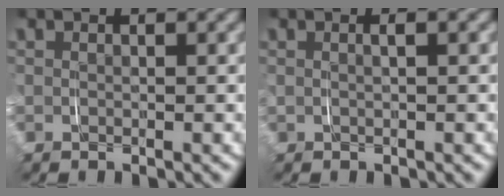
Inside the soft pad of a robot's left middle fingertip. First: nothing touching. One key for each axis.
{"total": 0.9, "fx": 0.2, "fy": 0.1, "fz": 0.9, "tx": -0.018, "ty": 0.005, "tz": 0.003}